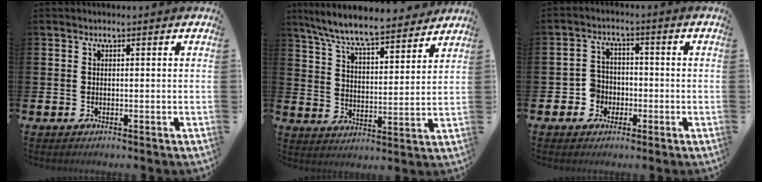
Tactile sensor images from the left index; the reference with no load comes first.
{"total": 8.4, "force": [7.9, 1.0, 2.8], "torque": [-0.088, -0.052, 0.139]}
{"total": 4.0, "force": [-1.5, 3.6, 0.6], "torque": [-0.022, 0.005, -0.034]}